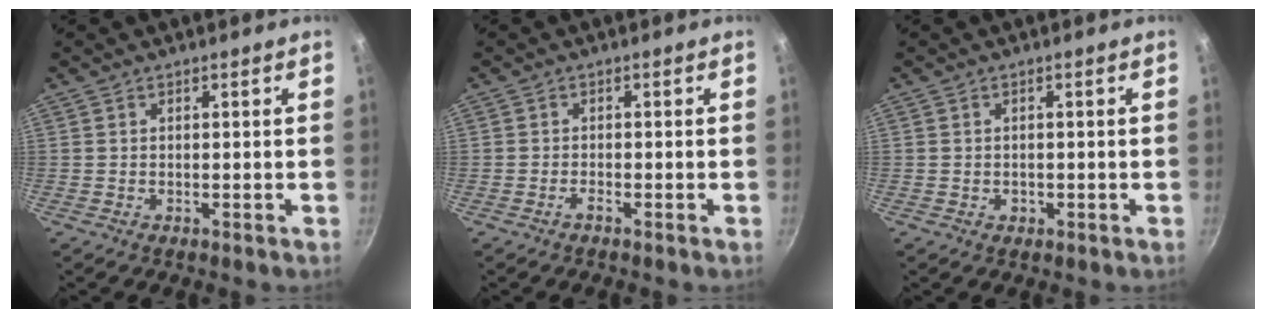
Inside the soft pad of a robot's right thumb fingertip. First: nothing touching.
{"total": 0.9, "force": [-0.8, 0.1, 0.4], "torque": [-0.009, 0.007, -0.020]}
{"total": 1.0, "force": [-0.3, 0.9, 0.4], "torque": [0.000, 0.000, -0.004]}